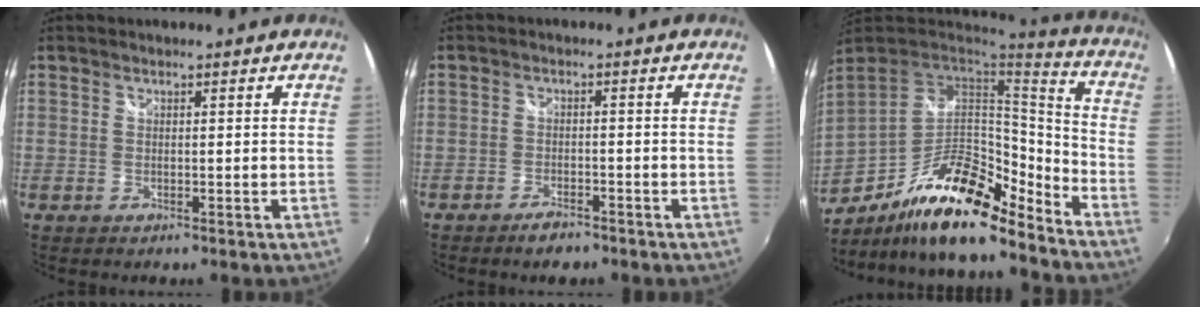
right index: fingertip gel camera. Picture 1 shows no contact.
{"total": 3.5, "force": [-3.0, 1.2, 1.4], "torque": [-0.039, -0.001, -0.053]}
{"total": 21.2, "force": [-15.0, 5.9, 13.8], "torque": [-0.244, -0.015, -0.260]}